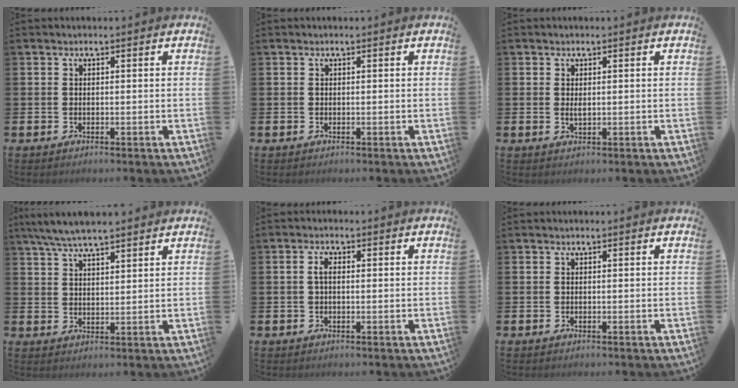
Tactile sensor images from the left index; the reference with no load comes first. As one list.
[{"total": 0.0}, {"total": 0.8, "force": [0.4, 0.3, 0.6], "torque": [-0.012, 0.003, 0.006]}, {"total": 5.9, "force": [5.4, 0.7, 2.2], "torque": [-0.063, -0.008, 0.101]}, {"total": 1.8, "force": [0.2, 0.8, 1.6], "torque": [-0.026, 0.004, 0.002]}, {"total": 0.0}]